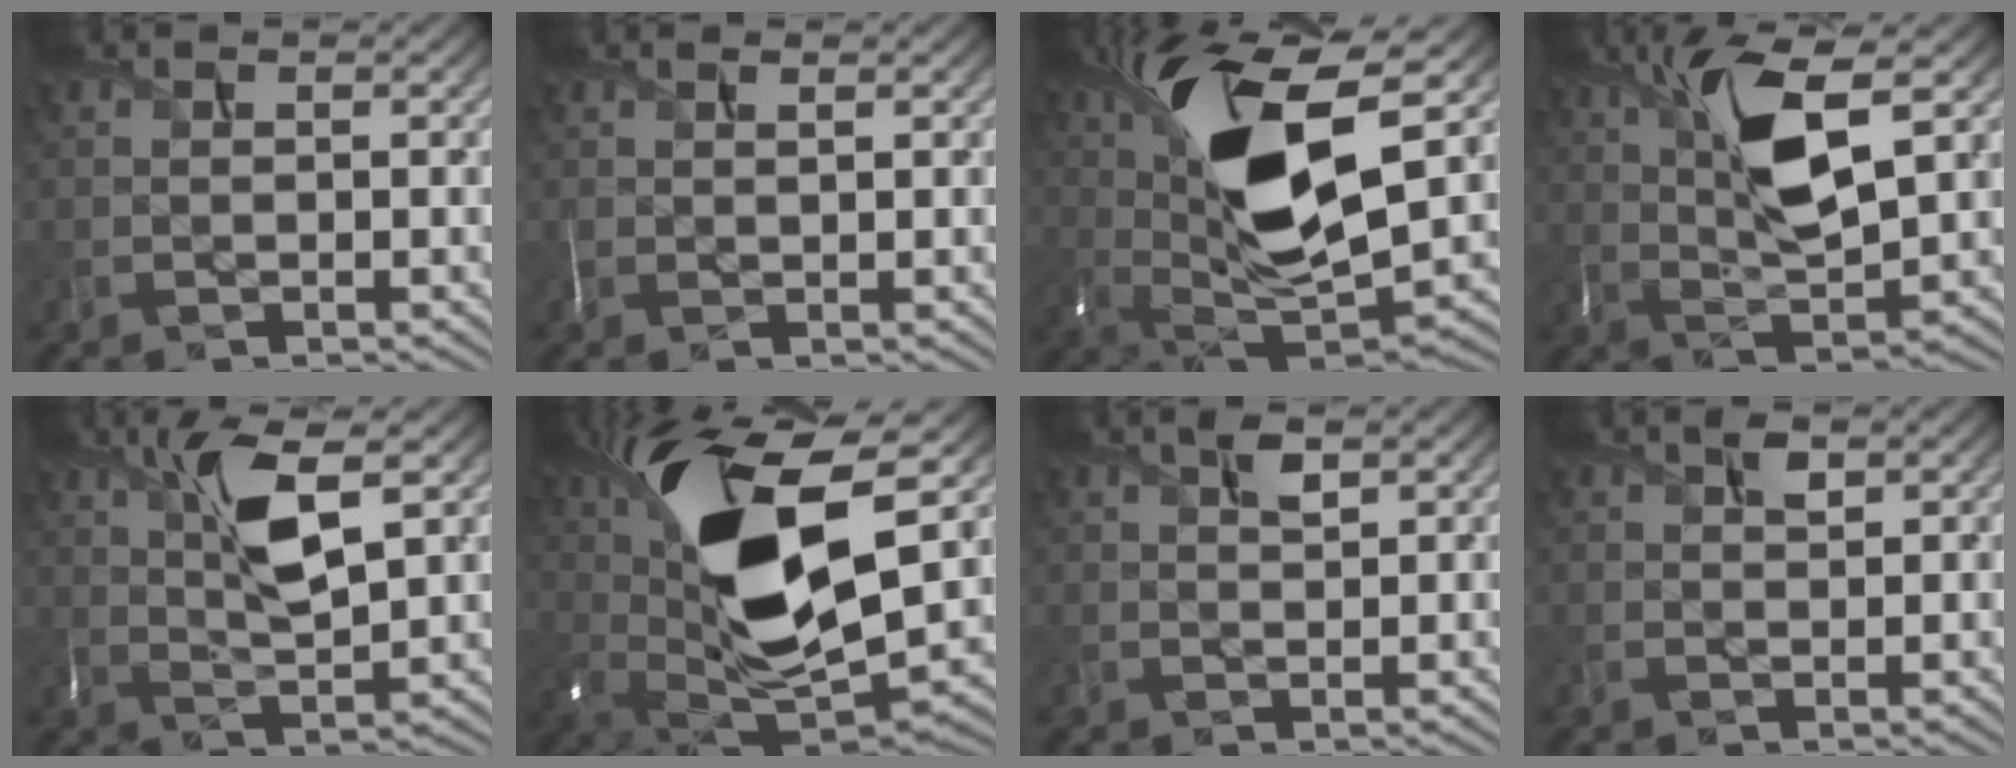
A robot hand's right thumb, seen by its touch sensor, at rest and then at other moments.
{"total": 1.2, "force": [0.6, 0.2, 1.1], "torque": [-0.028, 0.004, 0.011]}
{"total": 17.8, "force": [4.7, 7.2, 15.5], "torque": [-0.302, 0.006, 0.079]}
{"total": 10.2, "force": [3.6, 3.0, 9.0], "torque": [-0.187, 0.000, 0.069]}
{"total": 8.5, "force": [3.4, 2.3, 7.5], "torque": [-0.159, 0.004, 0.064]}
{"total": 19.5, "force": [4.3, 8.7, 17.0], "torque": [-0.332, 0.004, 0.068]}
{"total": 2.0, "force": [1.2, 0.6, 1.5], "torque": [-0.033, 0.002, 0.023]}
{"total": 1.6, "force": [0.9, 0.6, 1.2], "torque": [-0.026, 0.001, 0.019]}